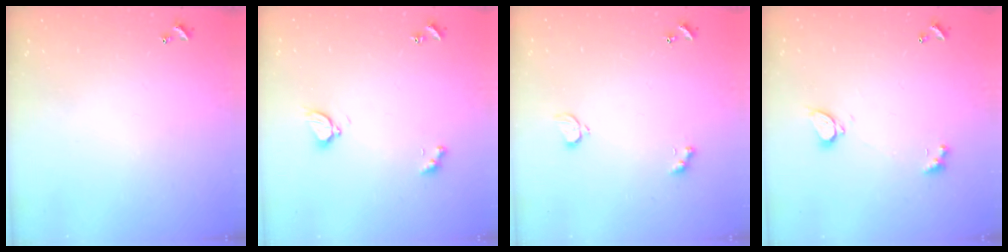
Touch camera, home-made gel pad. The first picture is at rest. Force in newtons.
{"total": 3.0, "press": 3.0, "slide": 0.5}
{"total": 2.1, "press": 2.1, "slide": 0.5}
{"total": 2.3, "press": 2.2, "slide": 0.7}